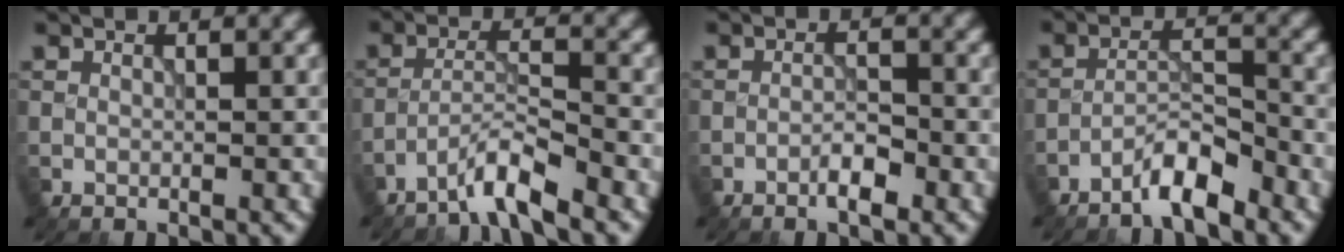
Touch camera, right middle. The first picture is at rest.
{"total": 3.4, "force": [-2.8, 0.0, 1.9], "torque": [-0.034, 0.010, -0.064]}
{"total": 2.1, "force": [-1.3, 0.5, 1.6], "torque": [-0.027, 0.004, -0.024]}
{"total": 3.6, "force": [-3.0, 0.5, 2.0], "torque": [-0.034, 0.012, -0.060]}